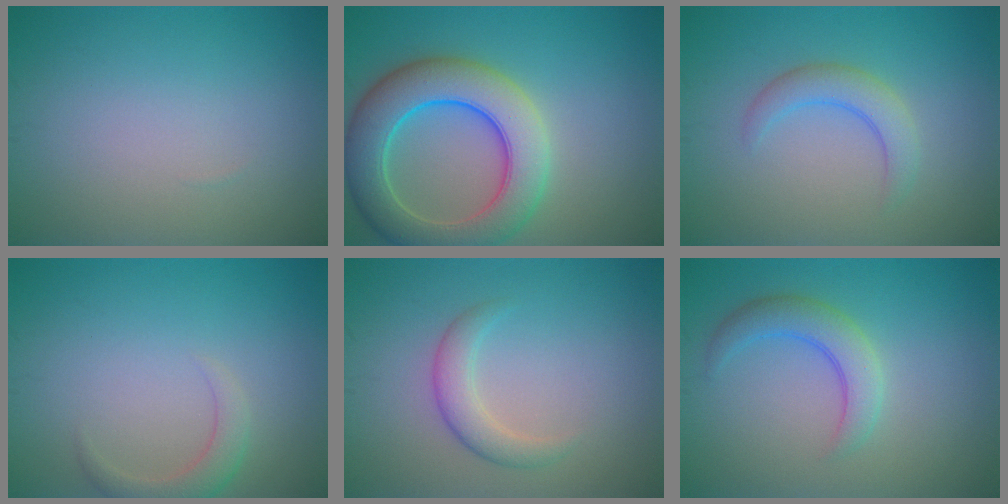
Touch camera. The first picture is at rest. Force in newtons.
{"total": 8.7, "press": 8.7, "slide": 0.5}
{"total": 2.8, "press": 2.8, "slide": 0.2}
{"total": 2.2, "press": 2.2, "slide": 0.2}
{"total": 2.4, "press": 2.4, "slide": 0.2}
{"total": 3.3, "press": 3.3, "slide": 0.3}